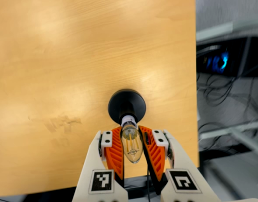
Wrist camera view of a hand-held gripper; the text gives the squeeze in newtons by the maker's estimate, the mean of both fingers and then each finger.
{"total": 20.4, "left": 20.6, "right": 20.1}